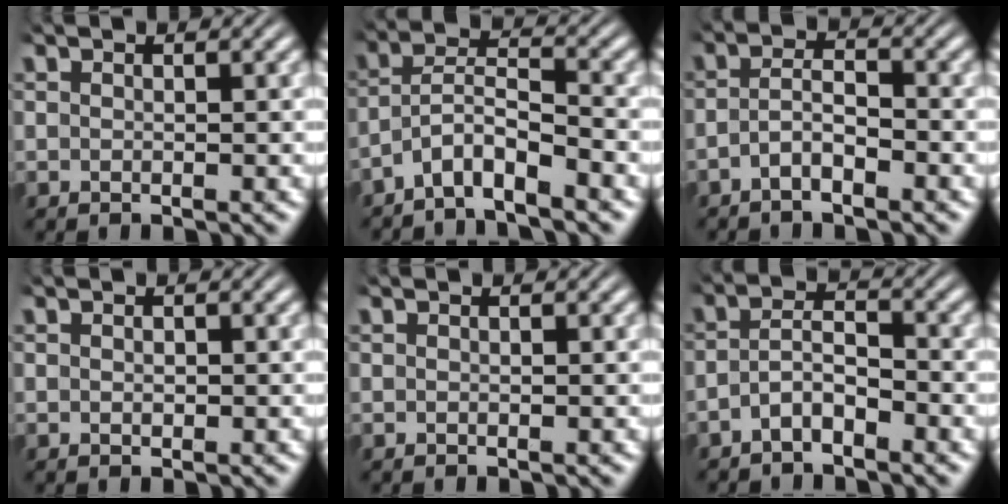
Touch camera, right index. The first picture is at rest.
{"total": 6.0, "force": [-3.6, 3.9, 2.9], "torque": [-0.069, -0.023, -0.063]}
{"total": 3.1, "force": [-2.1, 1.3, 1.8], "torque": [-0.038, -0.011, -0.038]}
{"total": 0.7, "force": [-0.1, 0.5, 0.5], "torque": [-0.012, -0.006, 0.001]}
{"total": 0.0}
{"total": 3.5, "force": [-2.3, 1.8, 1.9], "torque": [-0.036, -0.010, -0.041]}